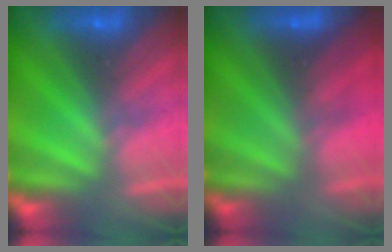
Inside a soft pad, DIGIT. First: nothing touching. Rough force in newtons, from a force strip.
{"total": 2.0}